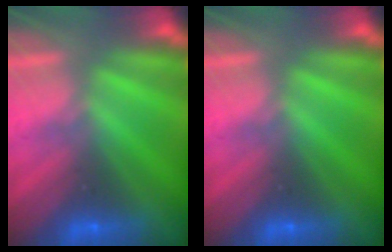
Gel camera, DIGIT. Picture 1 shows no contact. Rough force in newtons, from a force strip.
{"total": 0.0}